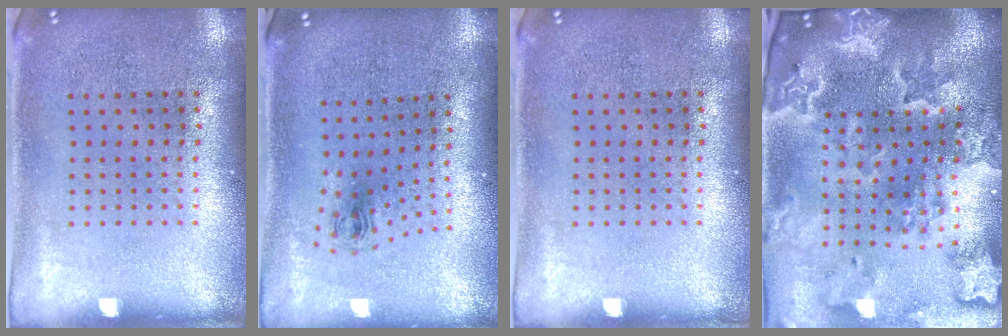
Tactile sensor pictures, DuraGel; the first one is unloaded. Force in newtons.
{"total": 0.8, "press": 0.4, "slide": 0.7}
{"total": 0.0}
{"total": 4.5, "press": 3.7, "slide": 2.7}